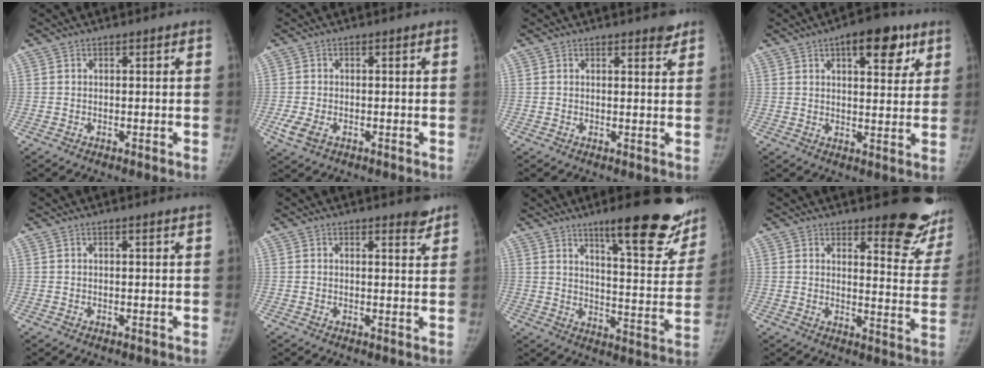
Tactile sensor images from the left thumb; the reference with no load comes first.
{"total": 3.7, "force": [-1.5, 2.3, 2.5], "torque": [-0.059, -0.001, -0.027]}
{"total": 2.2, "force": [1.8, 0.6, 1.2], "torque": [-0.008, -0.012, 0.022]}
{"total": 10.9, "force": [5.6, 4.9, 8.0], "torque": [-0.073, -0.017, 0.073]}
{"total": 1.3, "force": [1.0, -0.3, 0.7], "torque": [-0.008, -0.001, 0.018]}
{"total": 2.8, "force": [2.4, 0.6, 1.4], "torque": [-0.006, -0.019, 0.030]}
{"total": 22.5, "force": [14.5, 5.3, 16.4], "torque": [-0.178, -0.080, 0.201]}
{"total": 15.8, "force": [11.8, 5.0, 9.2], "torque": [-0.064, -0.096, 0.133]}